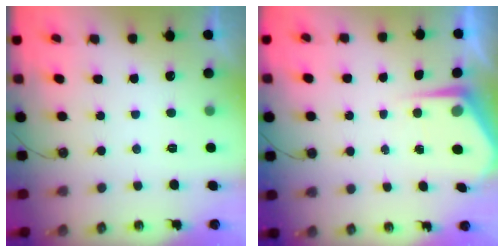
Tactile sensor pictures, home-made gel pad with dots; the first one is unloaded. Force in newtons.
{"total": 5.8, "press": 5.8, "slide": 0.2}